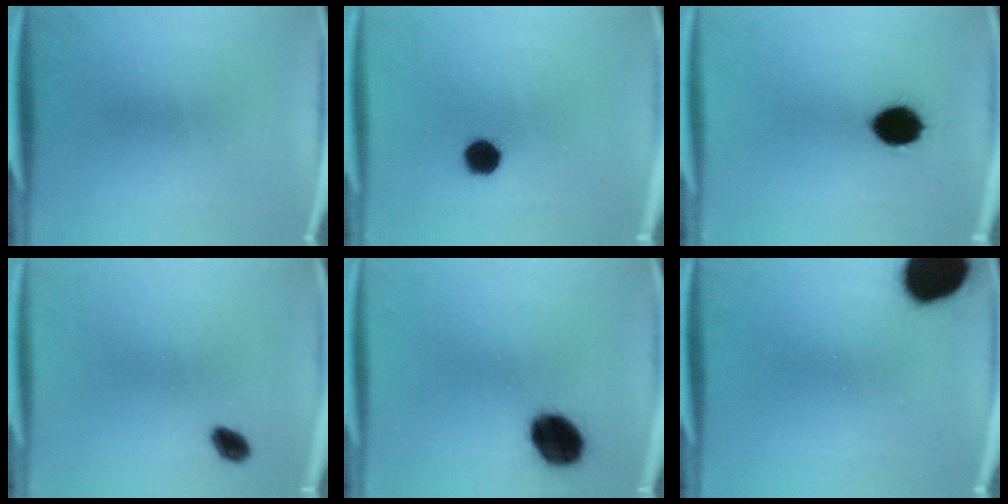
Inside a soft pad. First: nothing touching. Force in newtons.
{"total": 5.2}
{"total": 10.9}
{"total": 2.8}
{"total": 11.8}
{"total": 17.4}